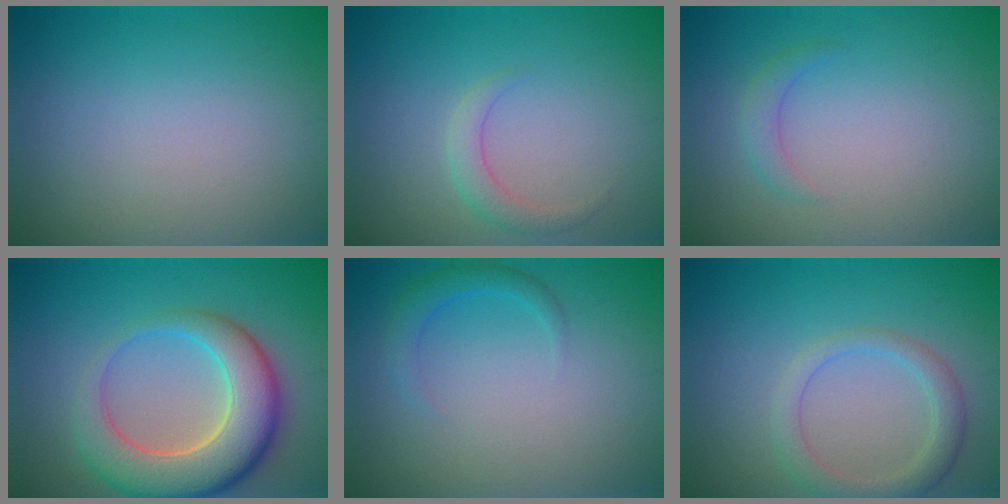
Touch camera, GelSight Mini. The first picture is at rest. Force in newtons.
{"total": 1.7, "press": 1.7, "slide": 0.0}
{"total": 1.4, "press": 1.4, "slide": 0.0}
{"total": 8.5, "press": 8.5, "slide": 0.6}
{"total": 1.8, "press": 1.8, "slide": 0.1}
{"total": 2.9, "press": 2.9, "slide": 0.1}